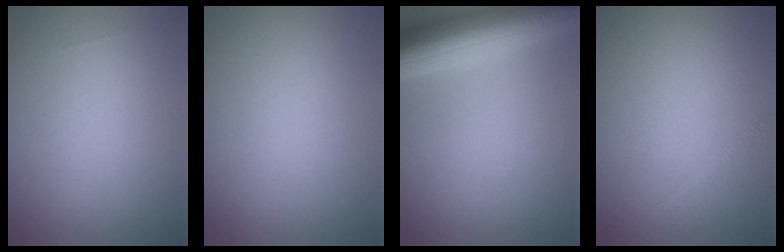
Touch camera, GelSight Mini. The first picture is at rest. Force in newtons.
{"total": 0.0}
{"total": 8.9, "press": 8.9, "slide": 0.3}
{"total": 0.6, "press": 0.6, "slide": 0.0}